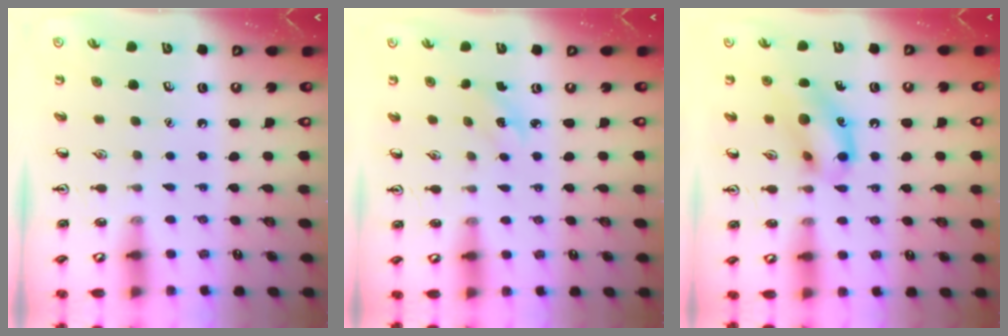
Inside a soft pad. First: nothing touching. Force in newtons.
{"total": 2.5, "press": 2.4, "slide": 0.9}
{"total": 12.6, "press": 12.4, "slide": 2.3}